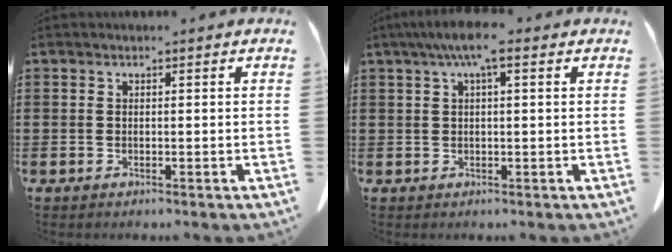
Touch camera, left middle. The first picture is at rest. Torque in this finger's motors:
{"motor_torque": [0.16, -0.15, 0.04, 0.00]}